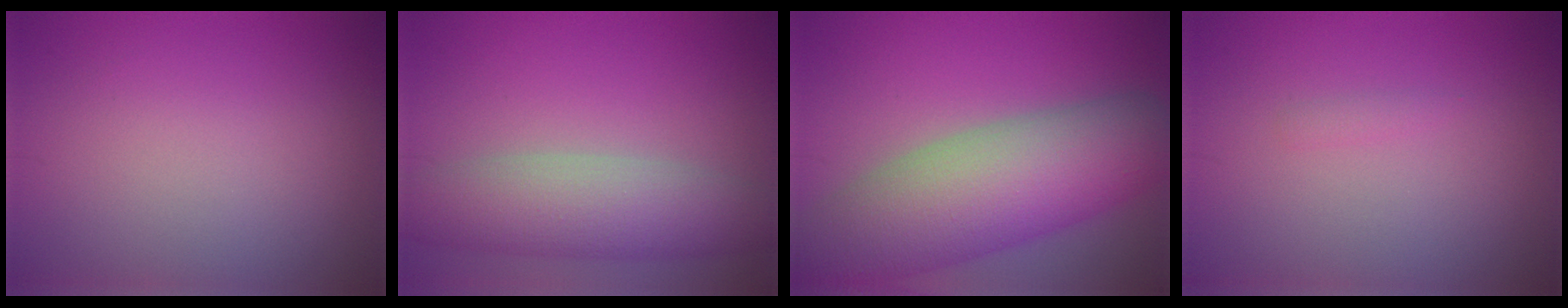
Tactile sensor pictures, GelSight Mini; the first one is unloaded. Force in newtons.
{"total": 6.5, "press": 6.5, "slide": 0.2}
{"total": 11.8, "press": 11.8, "slide": 0.5}
{"total": 0.6, "press": 0.6, "slide": 0.1}